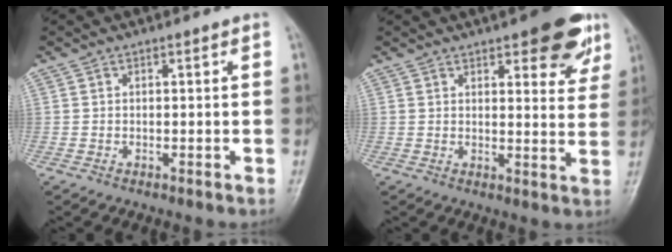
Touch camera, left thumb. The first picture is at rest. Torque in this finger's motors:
{"motor_torque": [2.09, 1.11, 1.40, -1.25, 0.23]}